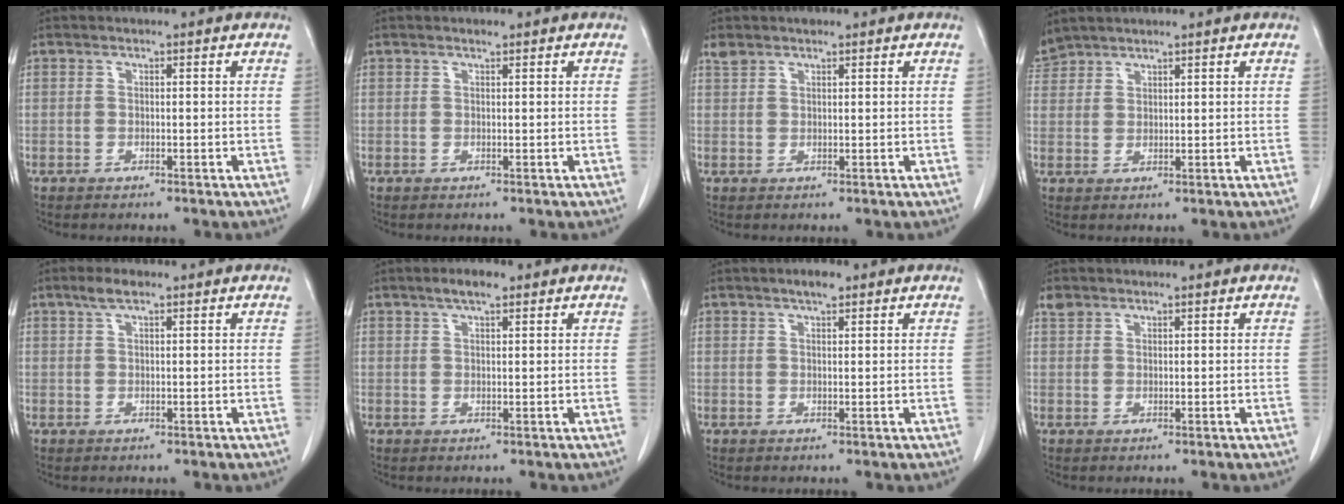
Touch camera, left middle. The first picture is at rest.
{"total": 0.5, "force": [0.5, 0.0, 0.2], "torque": [-0.012, -0.003, 0.010]}
{"total": 1.9, "force": [1.6, 0.7, 0.6], "torque": [-0.018, 0.012, 0.032]}
{"total": 3.3, "force": [3.2, 0.7, -0.1], "torque": [-0.005, 0.015, 0.068]}
{"total": 2.3, "force": [1.6, 0.6, 1.6], "torque": [-0.035, 0.009, 0.031]}
{"total": 3.1, "force": [2.1, 0.8, 2.1], "torque": [-0.040, 0.006, 0.036]}
{"total": 2.3, "force": [1.7, 0.5, 1.5], "torque": [-0.029, 0.004, 0.027]}
{"total": 1.3, "force": [1.1, 0.7, 0.2], "torque": [-0.007, 0.006, 0.022]}